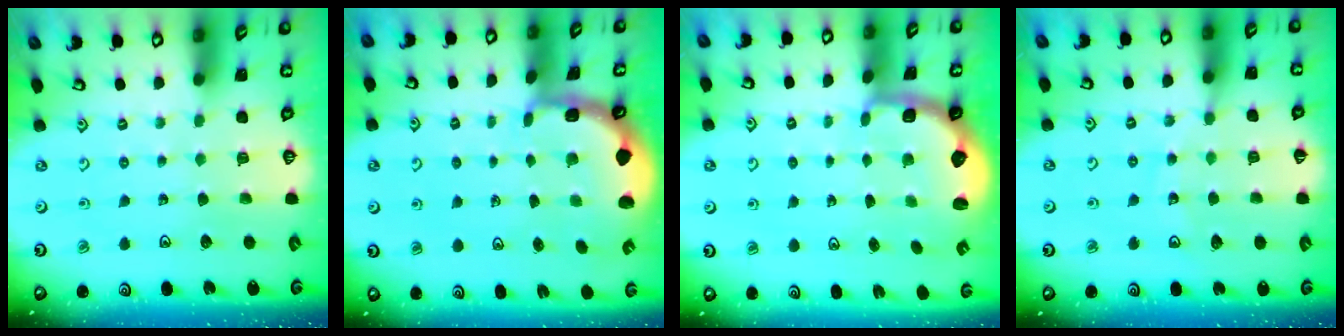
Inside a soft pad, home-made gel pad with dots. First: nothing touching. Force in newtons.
{"total": 1.7, "press": 1.5, "slide": 0.7}
{"total": 2.6, "press": 2.0, "slide": 1.7}
{"total": 10.7, "press": 10.3, "slide": 3.0}